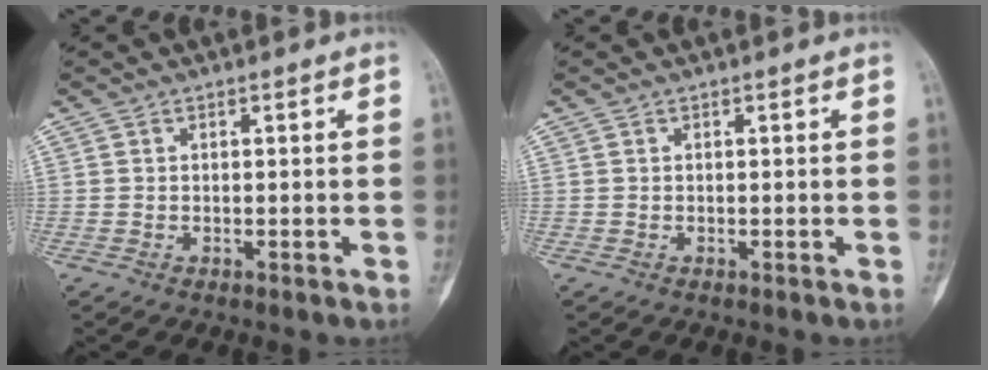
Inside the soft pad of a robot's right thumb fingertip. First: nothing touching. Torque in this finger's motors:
{"motor_torque": [0.02, 0.01, 0.04, -0.04, 0.01]}